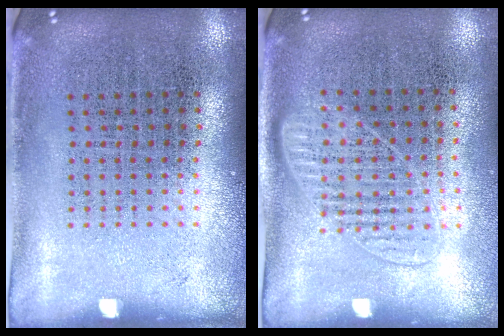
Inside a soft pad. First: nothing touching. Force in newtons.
{"total": 1.2, "press": 1.1, "slide": 0.6}